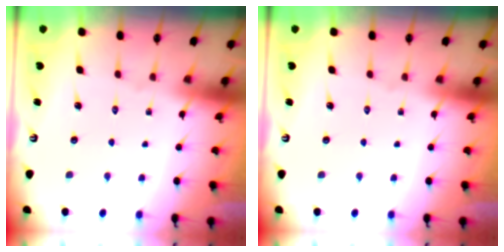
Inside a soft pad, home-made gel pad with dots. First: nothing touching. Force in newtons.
{"total": 0.0}